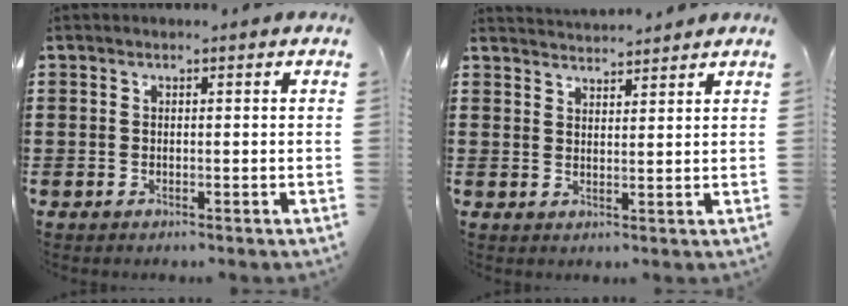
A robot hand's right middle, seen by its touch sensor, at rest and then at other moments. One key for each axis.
{"total": 2.7, "fx": 2.7, "fy": 0.0, "fz": -0.2, "tx": -0.003, "ty": -0.006, "tz": 0.052}